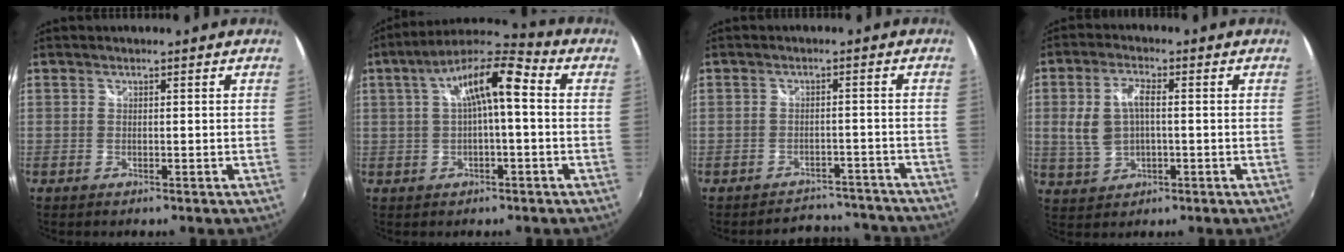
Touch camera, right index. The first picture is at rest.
{"total": 11.2, "force": [1.7, 3.0, 10.6], "torque": [-0.189, 0.030, 0.025]}
{"total": 10.1, "force": [-9.2, 4.1, 1.2], "torque": [-0.020, 0.034, -0.106]}
{"total": 7.4, "force": [0.1, 4.1, 6.1], "torque": [-0.132, 0.007, 0.009]}